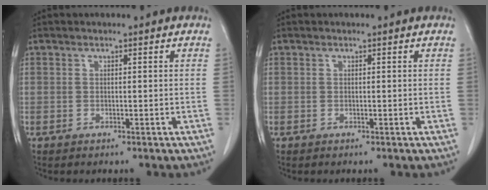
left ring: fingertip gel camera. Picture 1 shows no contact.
{"total": 0.0}